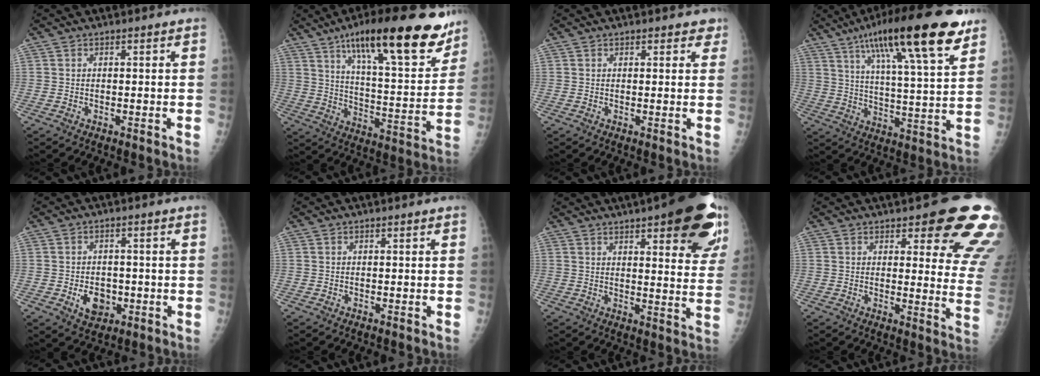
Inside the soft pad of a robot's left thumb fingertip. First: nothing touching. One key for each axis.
{"total": 24.8, "fx": 15.7, "fy": 6.9, "fz": 17.9, "tx": -0.232, "ty": -0.051, "tz": 0.240}
{"total": 2.1, "fx": 1.5, "fy": 1.2, "fz": 0.8, "tx": 0.016, "ty": -0.004, "tz": 0.010}
{"total": 22.8, "fx": 13.4, "fy": 4.5, "fz": 17.8, "tx": -0.271, "ty": -0.028, "tz": 0.211}
{"total": 5.7, "fx": -1.6, "fy": 4.3, "fz": 3.4, "tx": -0.032, "ty": 0.004, "tz": -0.018}
{"total": 0.0}
{"total": 21.2, "fx": 12.0, "fy": 6.2, "fz": 16.3, "tx": -0.175, "ty": -0.034, "tz": 0.142}
{"total": 15.9, "fx": 9.6, "fy": 5.2, "fz": 11.6, "tx": -0.091, "ty": -0.055, "tz": 0.101}